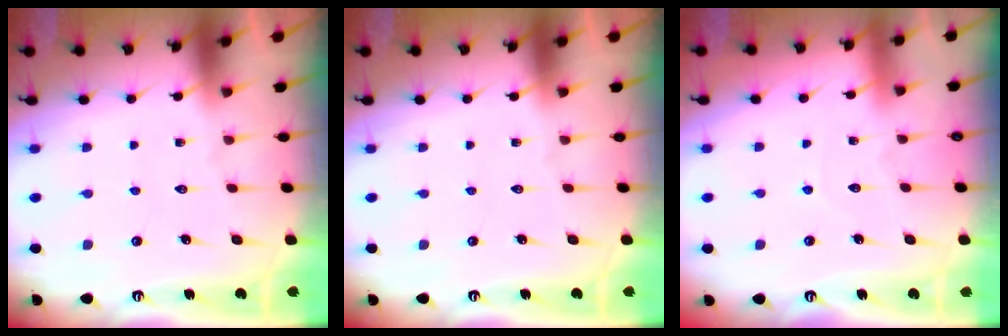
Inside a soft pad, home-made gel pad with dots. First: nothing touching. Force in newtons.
{"total": 0.0}
{"total": 3.1, "press": 3.1, "slide": 0.3}